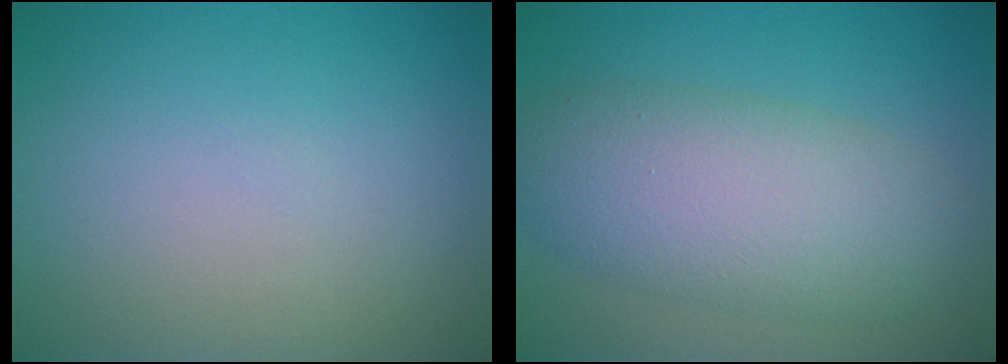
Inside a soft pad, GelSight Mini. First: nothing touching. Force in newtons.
{"total": 7.3, "press": 7.3, "slide": 0.5}